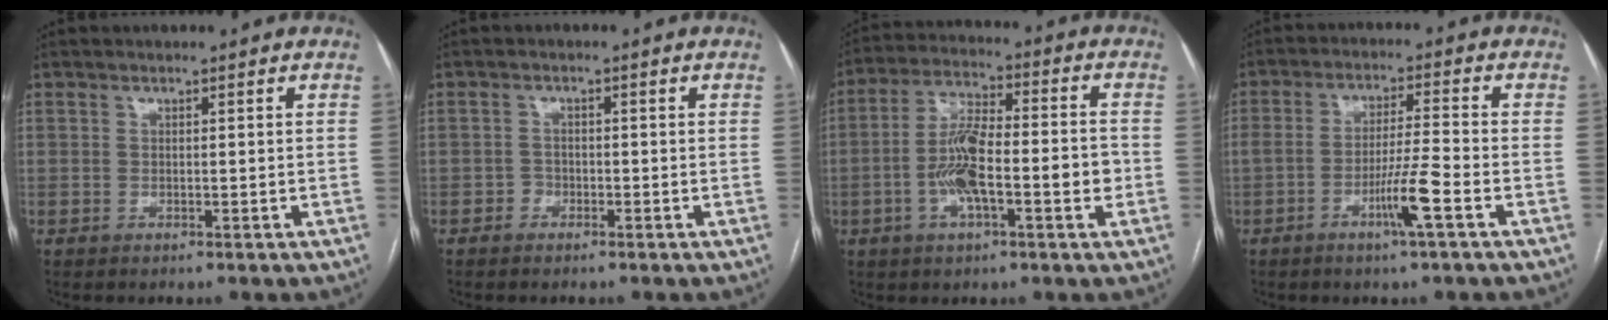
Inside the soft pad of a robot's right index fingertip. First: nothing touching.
{"total": 1.3, "force": [-0.8, 0.9, 0.2], "torque": [0.003, 0.006, -0.019]}
{"total": 11.7, "force": [-2.6, 3.2, 10.9], "torque": [-0.202, 0.024, -0.045]}
{"total": 6.8, "force": [-3.2, -0.5, 6.0], "torque": [-0.115, -0.002, -0.059]}